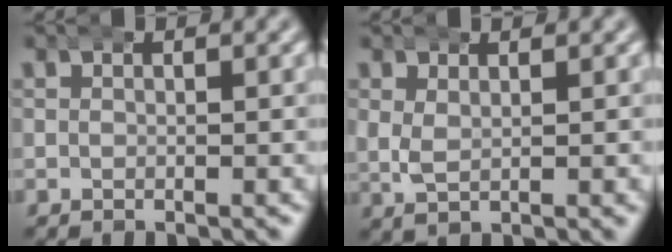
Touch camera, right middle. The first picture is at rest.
{"total": 2.5, "force": [0.8, 1.6, 1.8], "torque": [-0.043, -0.003, 0.016]}